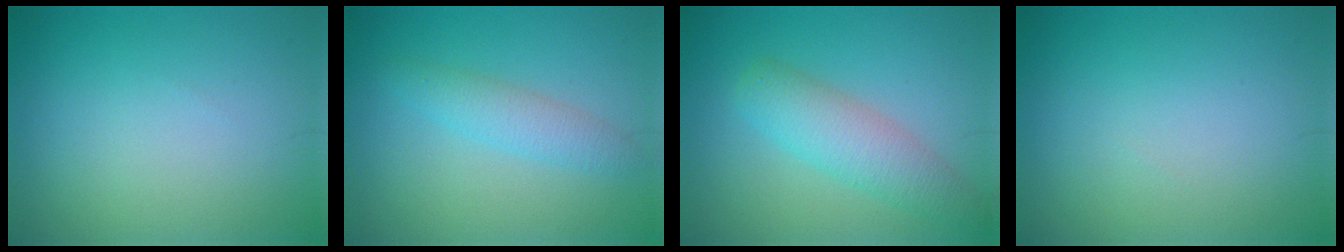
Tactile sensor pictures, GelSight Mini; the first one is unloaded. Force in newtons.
{"total": 2.5, "press": 2.5, "slide": 0.1}
{"total": 4.5, "press": 4.5, "slide": 0.2}
{"total": 0.0}